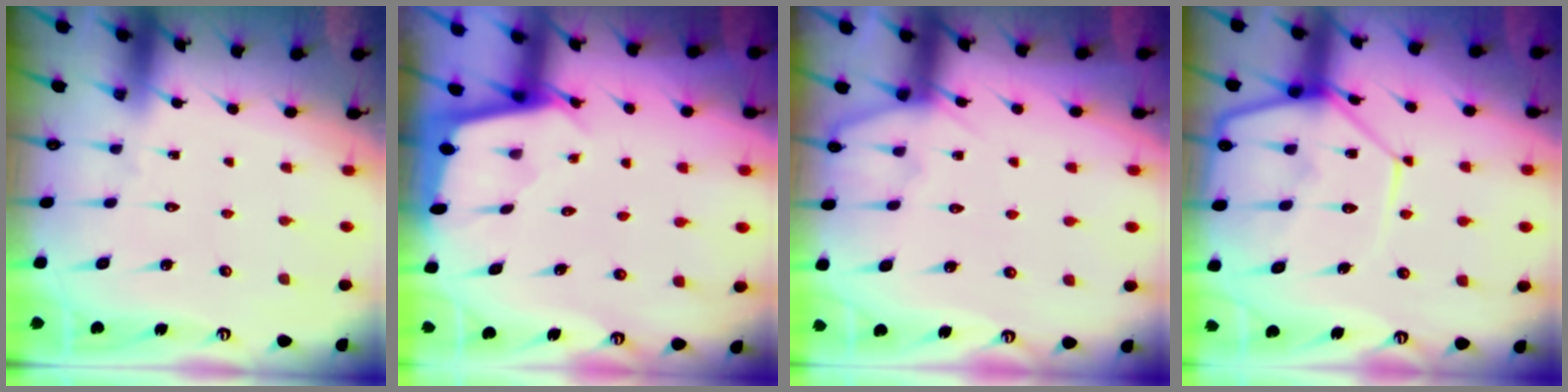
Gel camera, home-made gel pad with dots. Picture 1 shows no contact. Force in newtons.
{"total": 1.9, "press": 1.9, "slide": 0.2}
{"total": 6.9, "press": 6.8, "slide": 0.7}
{"total": 14.8, "press": 14.7, "slide": 1.3}